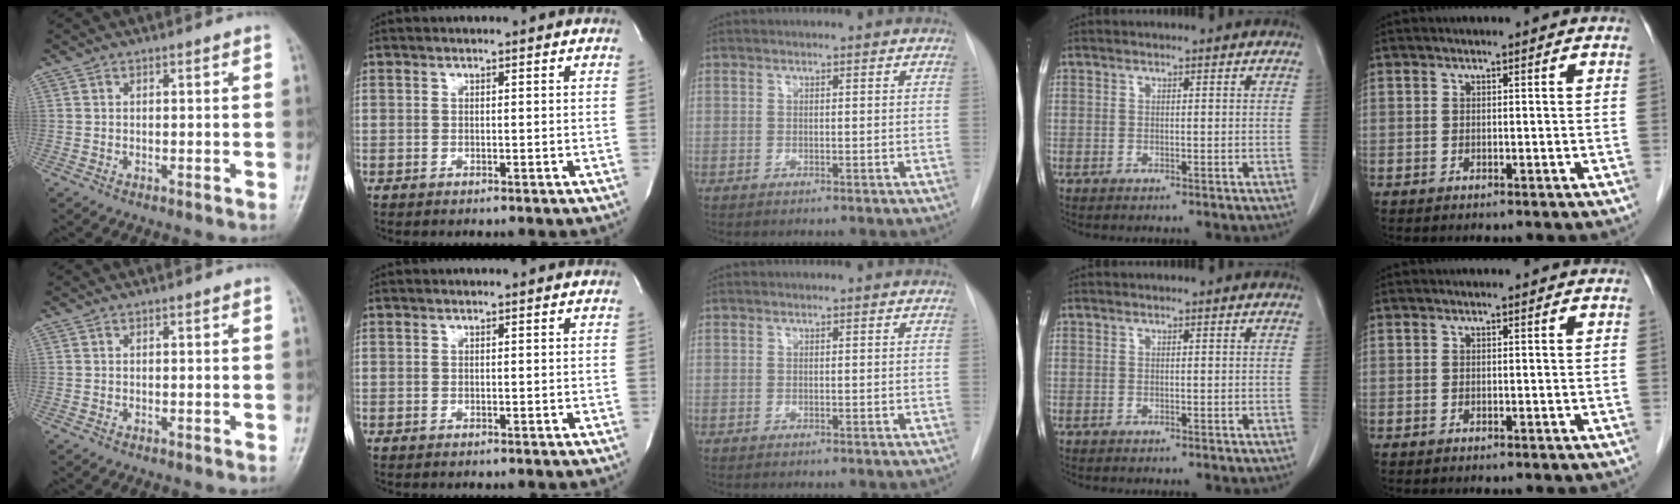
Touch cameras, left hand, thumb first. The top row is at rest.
{}